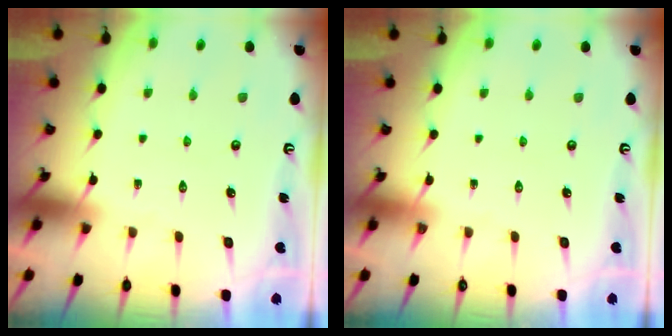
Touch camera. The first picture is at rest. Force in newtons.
{"total": 0.0}